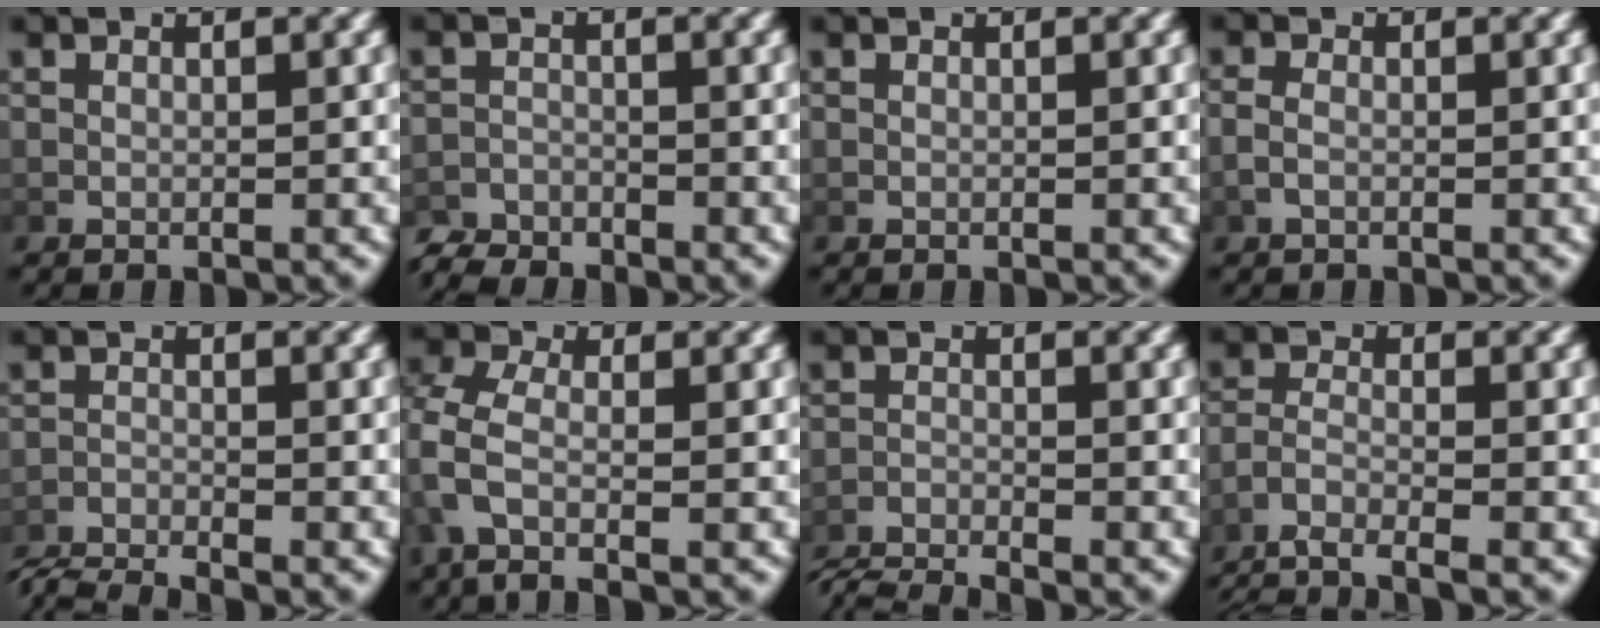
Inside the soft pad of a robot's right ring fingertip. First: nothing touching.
{"total": 3.0, "force": [-2.8, 0.9, 0.1], "torque": [0.000, -0.012, -0.051]}
{"total": 0.0}
{"total": 1.3, "force": [-0.2, 0.8, 1.0], "torque": [-0.029, -0.005, -0.002]}
{"total": 3.9, "force": [-3.8, 0.8, 0.7], "torque": [-0.010, -0.013, -0.064]}
{"total": 3.8, "force": [-0.6, 2.1, 3.1], "torque": [-0.087, -0.015, -0.005]}
{"total": 4.4, "force": [-4.2, 0.9, 0.8], "torque": [-0.012, -0.015, -0.070]}
{"total": 5.8, "force": [-4.4, 2.3, 3.1], "torque": [-0.076, -0.025, -0.062]}